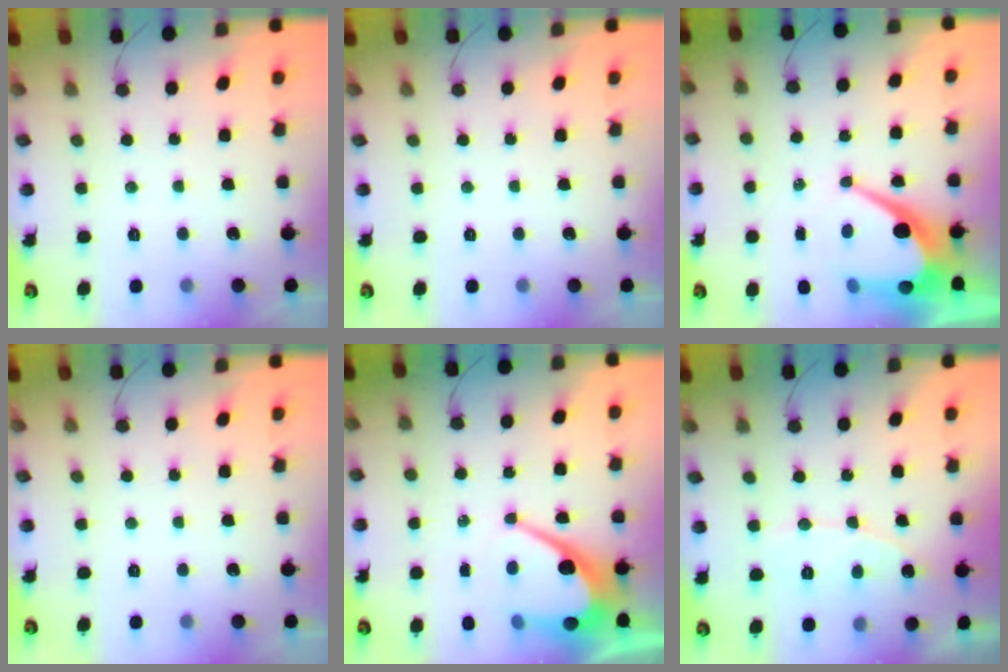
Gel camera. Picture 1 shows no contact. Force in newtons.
{"total": 0.0}
{"total": 11.7, "press": 11.7, "slide": 0.8}
{"total": 0.0}
{"total": 11.5, "press": 11.4, "slide": 0.9}
{"total": 6.9, "press": 6.9, "slide": 0.6}